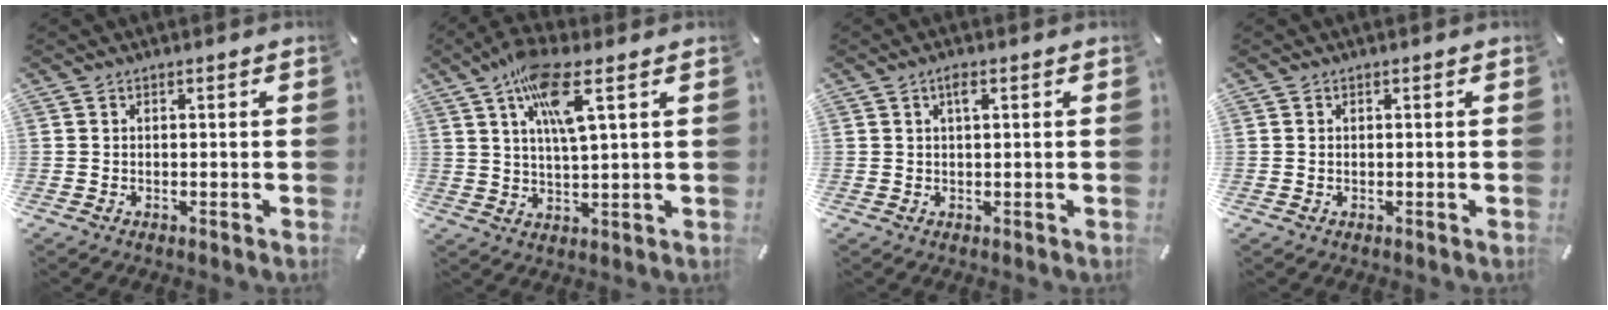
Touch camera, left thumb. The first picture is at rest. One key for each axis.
{"total": 10.8, "fx": 5.0, "fy": 2.1, "fz": 9.3, "tx": -0.180, "ty": -0.001, "tz": 0.085}
{"total": 1.9, "fx": 0.7, "fy": 0.5, "fz": 1.7, "tx": -0.036, "ty": 0.004, "tz": 0.010}
{"total": 0.5, "fx": 0.0, "fy": 0.3, "fz": 0.4, "tx": -0.010, "ty": 0.002, "tz": -0.001}